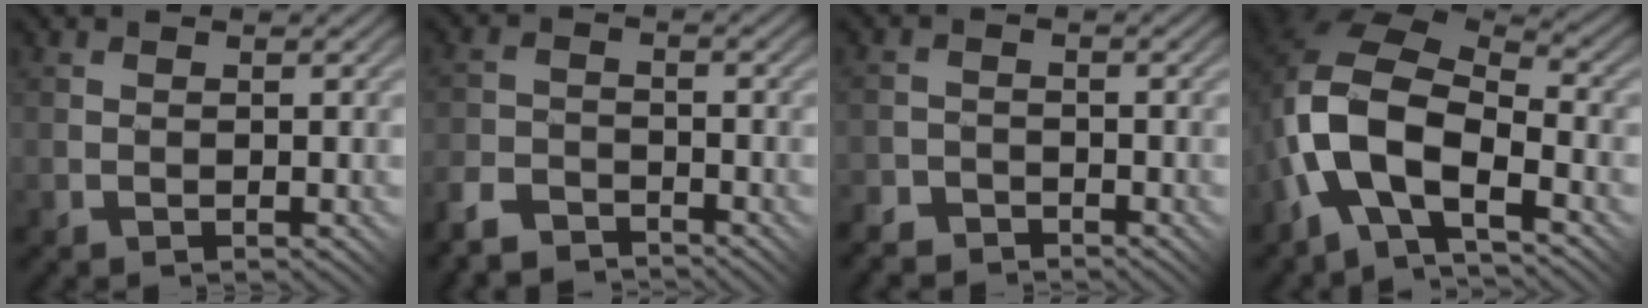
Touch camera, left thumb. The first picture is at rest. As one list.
[{"total": 5.0, "force": [-4.6, 1.6, 1.2], "torque": [-0.026, 0.000, -0.100]}, {"total": 4.1, "force": [-3.7, 1.7, 0.0], "torque": [0.013, 0.007, -0.064]}, {"total": 13.2, "force": [-4.5, 6.8, 10.3], "torque": [-0.238, -0.017, -0.087]}]